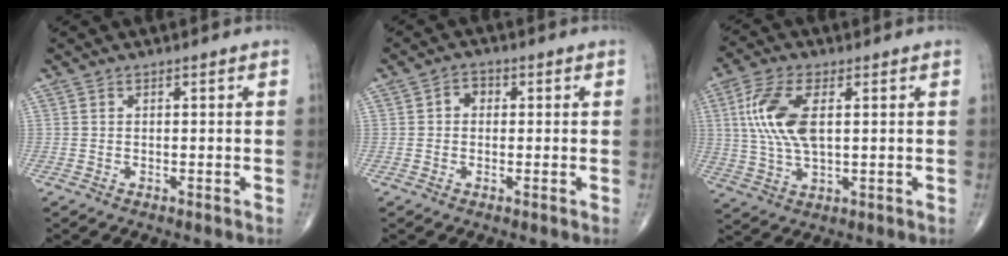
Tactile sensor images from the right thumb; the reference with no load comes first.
{"total": 2.6, "force": [0.2, 2.1, 1.4], "torque": [-0.008, 0.011, -0.003]}
{"total": 11.6, "force": [2.3, 5.3, 10.1], "torque": [-0.220, 0.001, 0.047]}